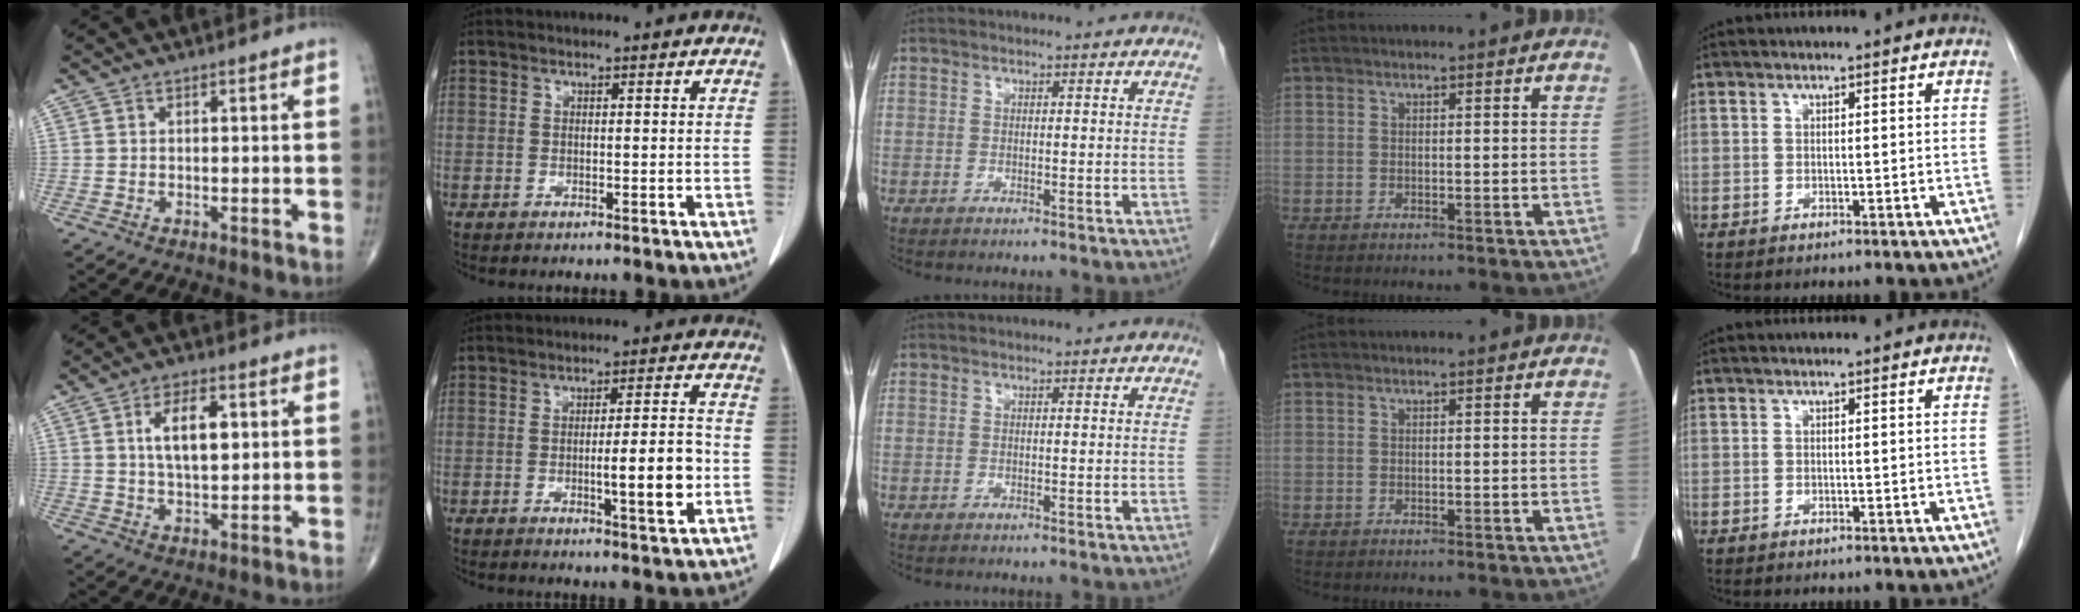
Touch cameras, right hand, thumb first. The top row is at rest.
{"thumb": {"total": 8.6, "force": [1.9, 4.1, 7.3], "torque": [-0.117, -0.001, 0.034]}, "index": {"total": 7.4, "force": [-1.6, 0.5, 7.3], "torque": [-0.101, 0.000, -0.019]}}